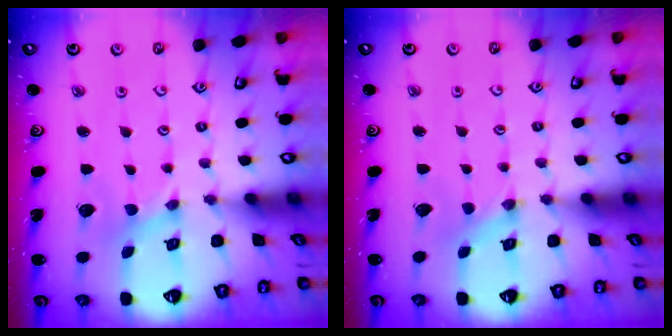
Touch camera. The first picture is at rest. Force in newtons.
{"total": 0.0}